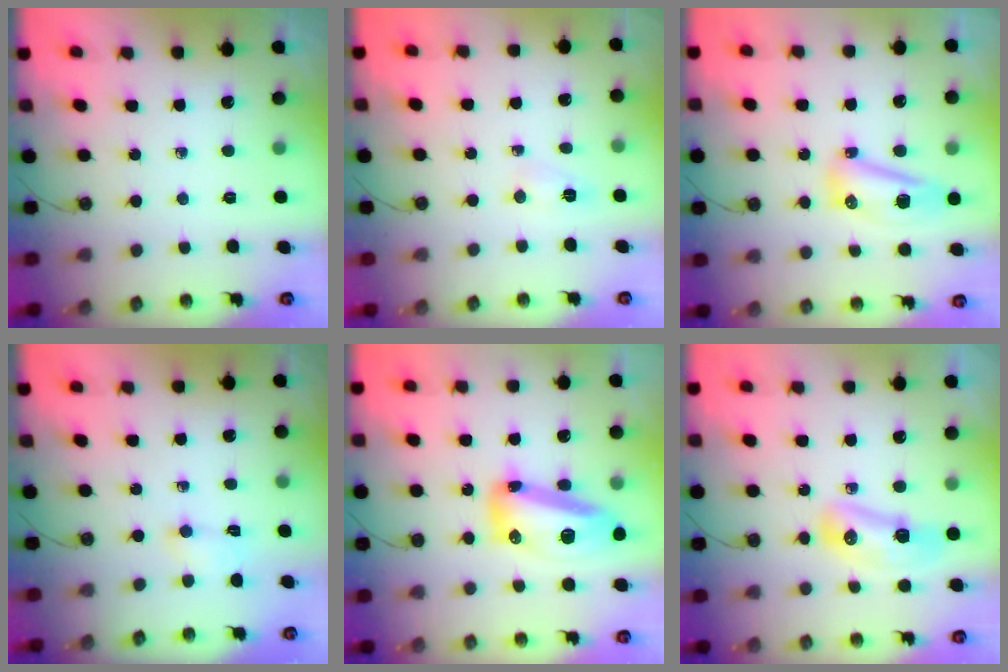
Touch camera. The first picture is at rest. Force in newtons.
{"total": 2.7, "press": 2.4, "slide": 1.1}
{"total": 10.8, "press": 10.7, "slide": 1.2}
{"total": 2.4, "press": 2.3, "slide": 0.7}
{"total": 15.7, "press": 15.7, "slide": 1.4}
{"total": 9.0, "press": 8.9, "slide": 1.4}